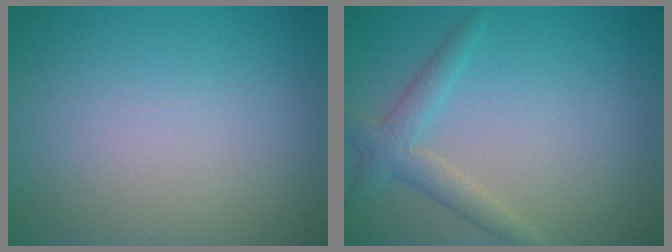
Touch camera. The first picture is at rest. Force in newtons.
{"total": 2.6, "press": 2.6, "slide": 0.2}